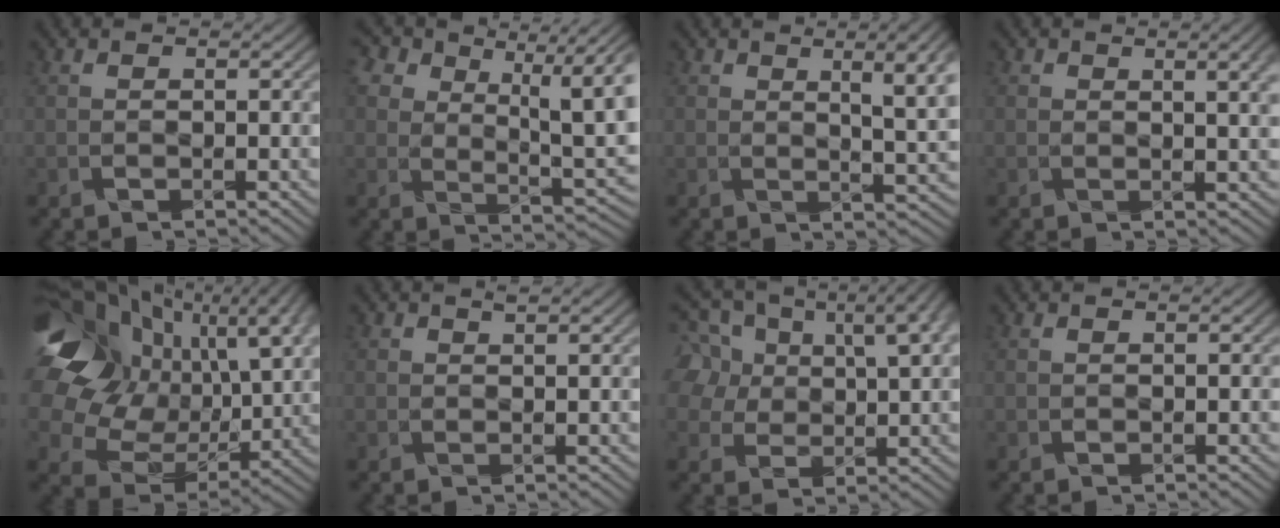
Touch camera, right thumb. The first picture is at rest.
{"total": 12.1, "force": [5.2, 6.3, 8.9], "torque": [-0.156, 0.001, 0.079]}
{"total": 6.9, "force": [2.5, 2.1, 6.1], "torque": [-0.082, 0.005, 0.039]}
{"total": 3.6, "force": [1.7, 1.1, 3.0], "torque": [-0.041, 0.002, 0.026]}
{"total": 24.4, "force": [8.6, 17.5, 14.7], "torque": [-0.353, 0.019, 0.174]}
{"total": 0.9, "force": [0.8, 0.2, 0.5], "torque": [-0.009, 0.000, 0.015]}
{"total": 13.6, "force": [5.7, 8.9, 8.5], "torque": [-0.203, 0.031, 0.102]}
{"total": 0.0}